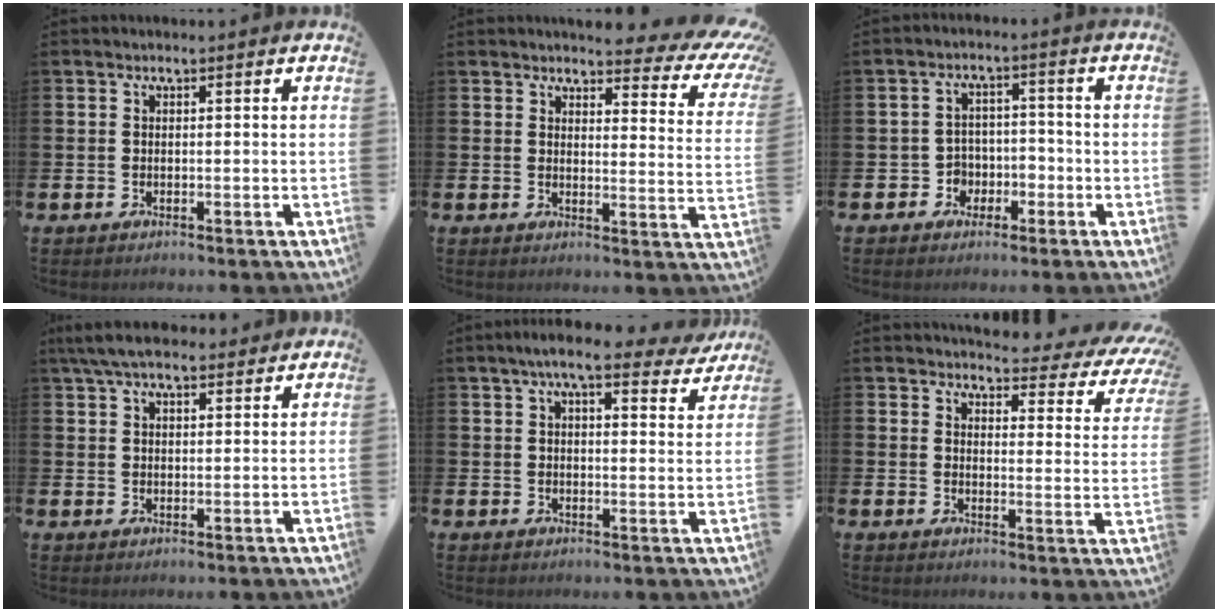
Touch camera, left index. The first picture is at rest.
{"total": 4.7, "force": [4.2, 1.5, 1.5], "torque": [-0.022, -0.039, 0.066]}
{"total": 3.5, "force": [-1.7, 3.0, 0.3], "torque": [-0.028, 0.008, -0.039]}
{"total": 5.8, "force": [5.0, 1.7, 2.3], "torque": [-0.056, -0.010, 0.093]}
{"total": 7.2, "force": [6.1, 1.4, 3.6], "torque": [-0.068, -0.016, 0.106]}
{"total": 3.5, "force": [3.2, 1.1, 0.9], "torque": [-0.017, -0.036, 0.044]}